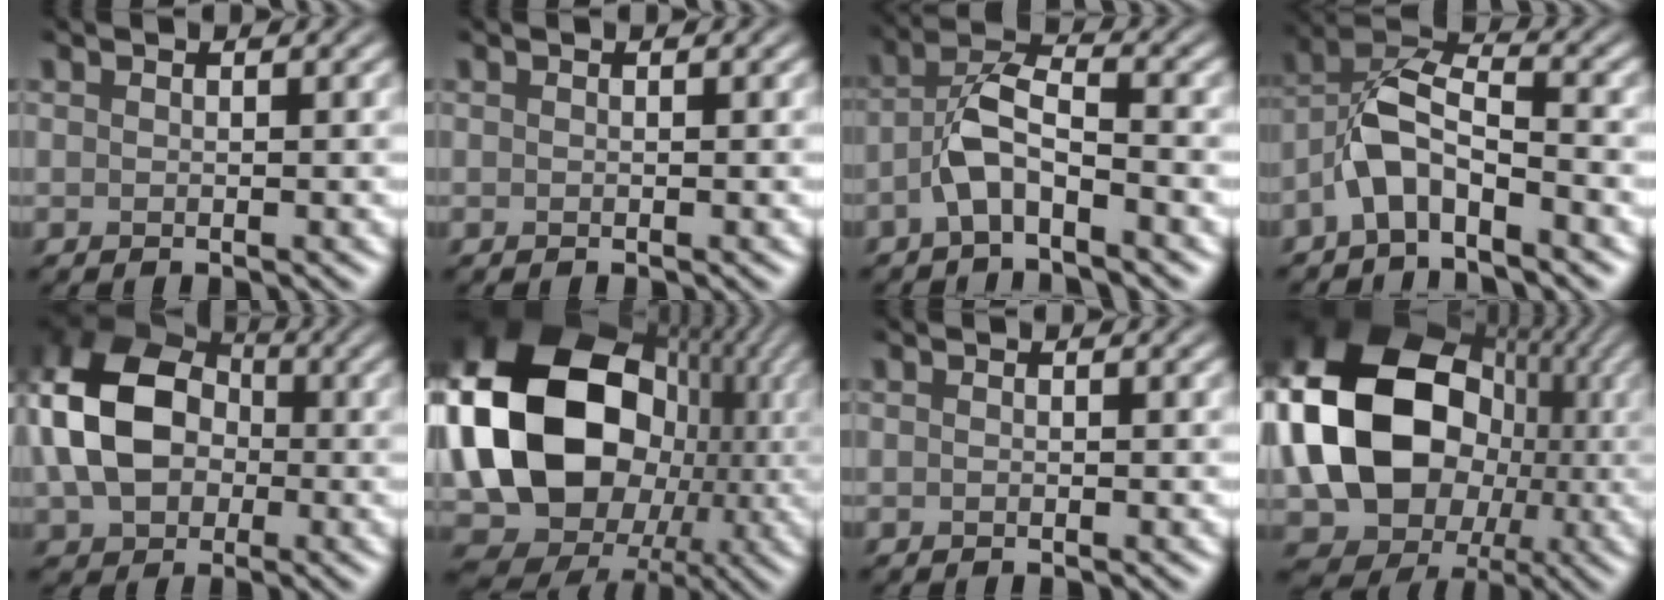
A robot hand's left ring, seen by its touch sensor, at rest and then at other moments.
{"total": 0.0}
{"total": 4.1, "force": [-2.1, 1.3, 3.2], "torque": [-0.062, 0.015, -0.049]}
{"total": 4.8, "force": [-2.8, 1.6, 3.6], "torque": [-0.071, 0.016, -0.062]}
{"total": 11.2, "force": [-0.3, 8.2, 7.6], "torque": [-0.156, 0.011, -0.018]}
{"total": 19.3, "force": [0.4, 15.3, 11.8], "torque": [-0.219, -0.009, 0.020]}
{"total": 0.0}
{"total": 17.6, "force": [-0.1, 14.1, 10.5], "torque": [-0.176, -0.007, -0.011]}